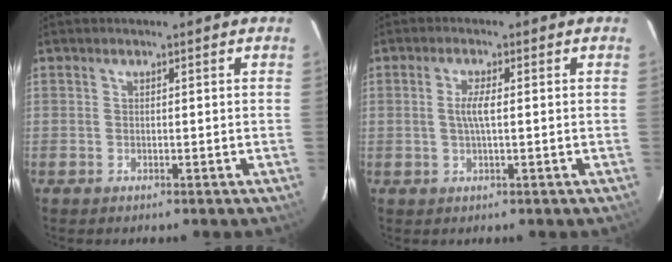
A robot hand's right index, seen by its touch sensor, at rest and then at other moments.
{"total": 3.0, "force": [0.1, 0.3, 3.0], "torque": [-0.059, 0.000, 0.001]}